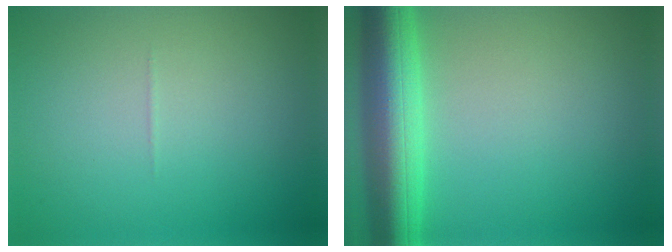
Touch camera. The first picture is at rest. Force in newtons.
{"total": 7.9, "press": 7.8, "slide": 0.4}